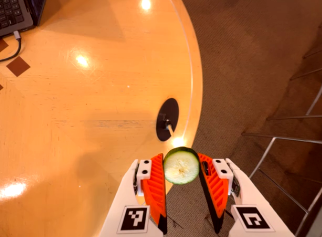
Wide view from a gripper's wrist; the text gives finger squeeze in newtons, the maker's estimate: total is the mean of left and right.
{"total": 9.0, "left": 9.0, "right": 9.0}